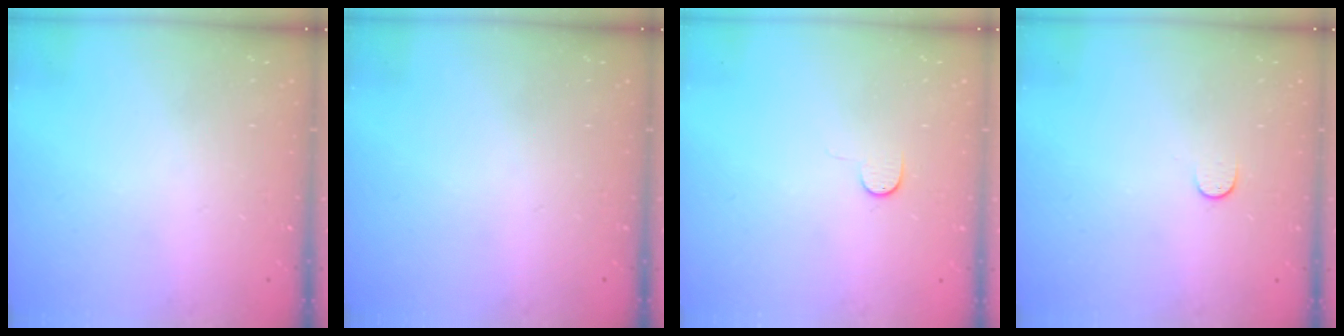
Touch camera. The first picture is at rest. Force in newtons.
{"total": 0.0}
{"total": 4.9, "press": 4.9, "slide": 0.5}
{"total": 3.9, "press": 3.9, "slide": 0.5}